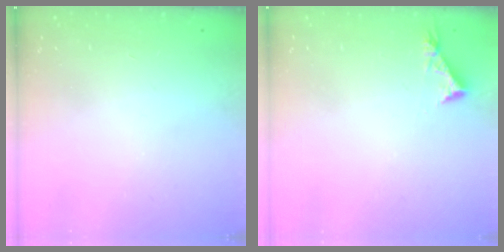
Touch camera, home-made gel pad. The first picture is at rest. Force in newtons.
{"total": 3.8, "press": 3.7, "slide": 0.4}